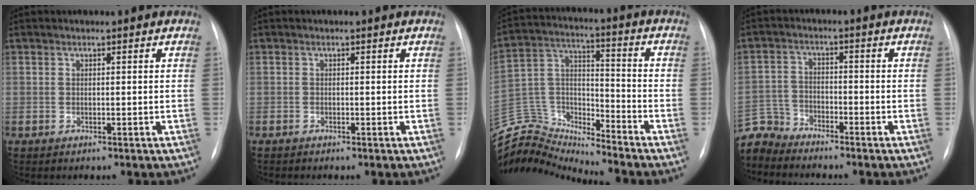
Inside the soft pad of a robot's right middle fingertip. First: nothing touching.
{"total": 0.0}
{"total": 15.3, "force": [-15.3, 0.7, 0.5], "torque": [-0.018, 0.056, -0.282]}
{"total": 6.9, "force": [-6.7, 1.2, -0.8], "torque": [0.010, 0.007, -0.139]}